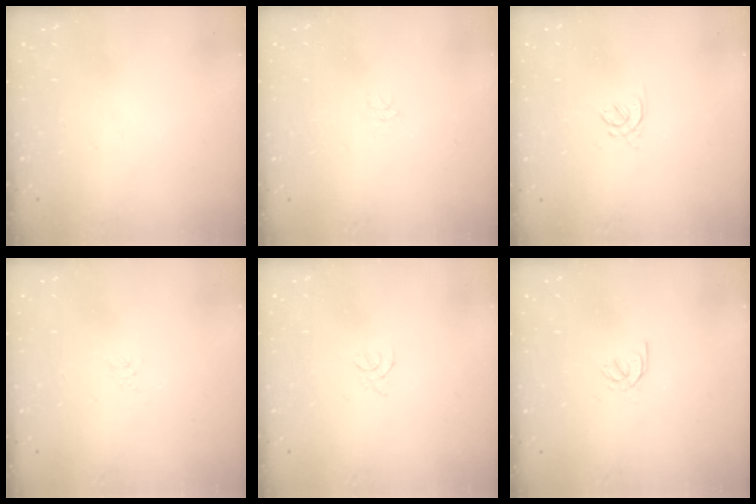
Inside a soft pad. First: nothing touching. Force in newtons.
{"total": 3.4, "press": 3.4, "slide": 0.2}
{"total": 2.8, "press": 2.8, "slide": 0.7}
{"total": 1.7, "press": 1.6, "slide": 0.4}
{"total": 0.8, "press": 0.7, "slide": 0.3}
{"total": 2.6, "press": 2.5, "slide": 0.6}